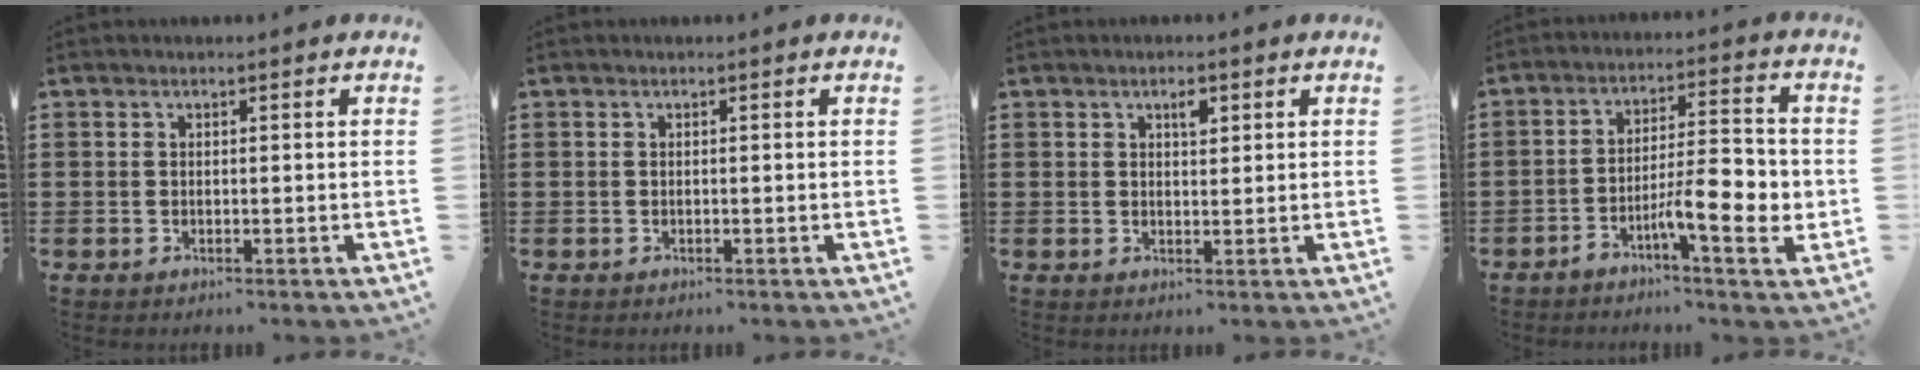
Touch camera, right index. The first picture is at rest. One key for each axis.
{"total": 0.0}
{"total": 2.1, "fx": 1.0, "fy": 0.9, "fz": 1.6, "tx": -0.020, "ty": -0.001, "tz": 0.013}
{"total": 9.1, "fx": -3.1, "fy": 2.3, "fz": 8.2, "tx": -0.125, "ty": -0.001, "tz": -0.057}